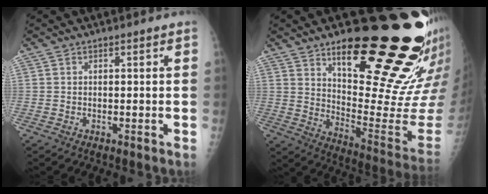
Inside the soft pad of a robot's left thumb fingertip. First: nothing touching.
{"total": 26.2, "force": [17.4, 7.0, 18.2], "torque": [-0.213, -0.121, 0.266]}